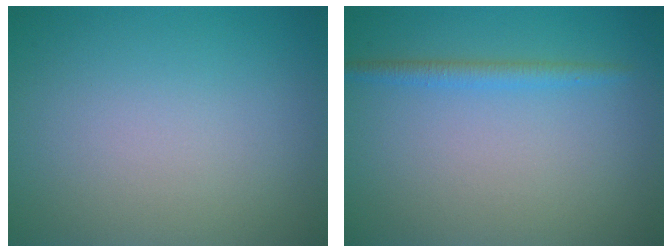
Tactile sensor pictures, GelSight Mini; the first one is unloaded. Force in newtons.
{"total": 1.6, "press": 1.6, "slide": 0.1}